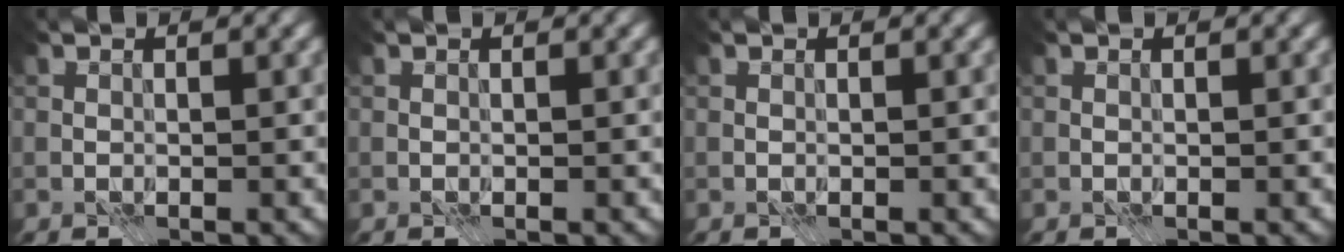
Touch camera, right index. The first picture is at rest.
{"total": 0.0}
{"total": 0.0}
{"total": 0.0}